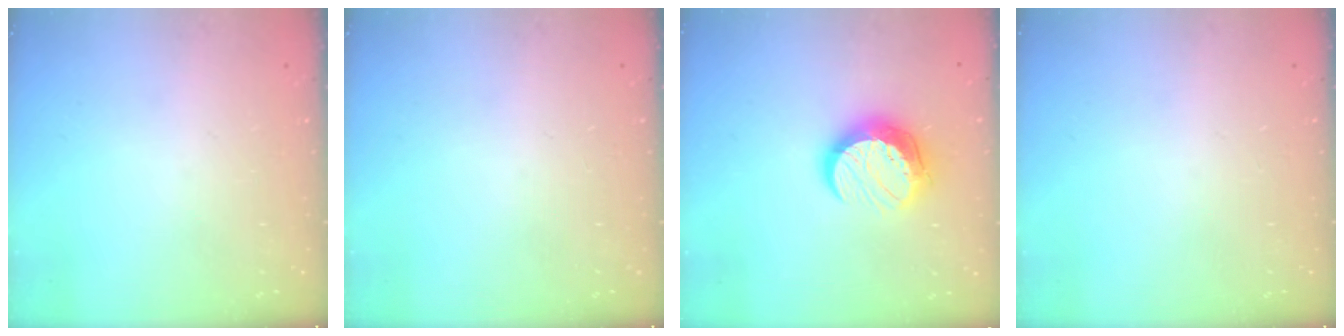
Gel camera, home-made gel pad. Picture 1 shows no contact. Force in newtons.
{"total": 0.0}
{"total": 12.2, "press": 12.1, "slide": 0.9}
{"total": 0.0}